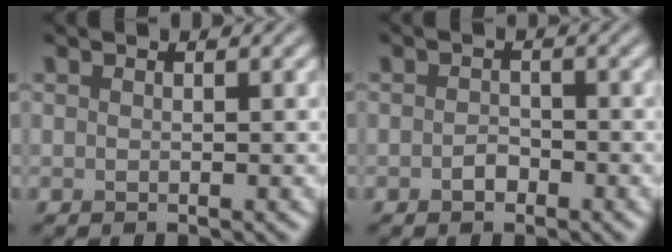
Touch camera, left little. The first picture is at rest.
{"total": 1.2, "force": [-0.6, 0.9, 0.6], "torque": [-0.011, 0.000, -0.013]}